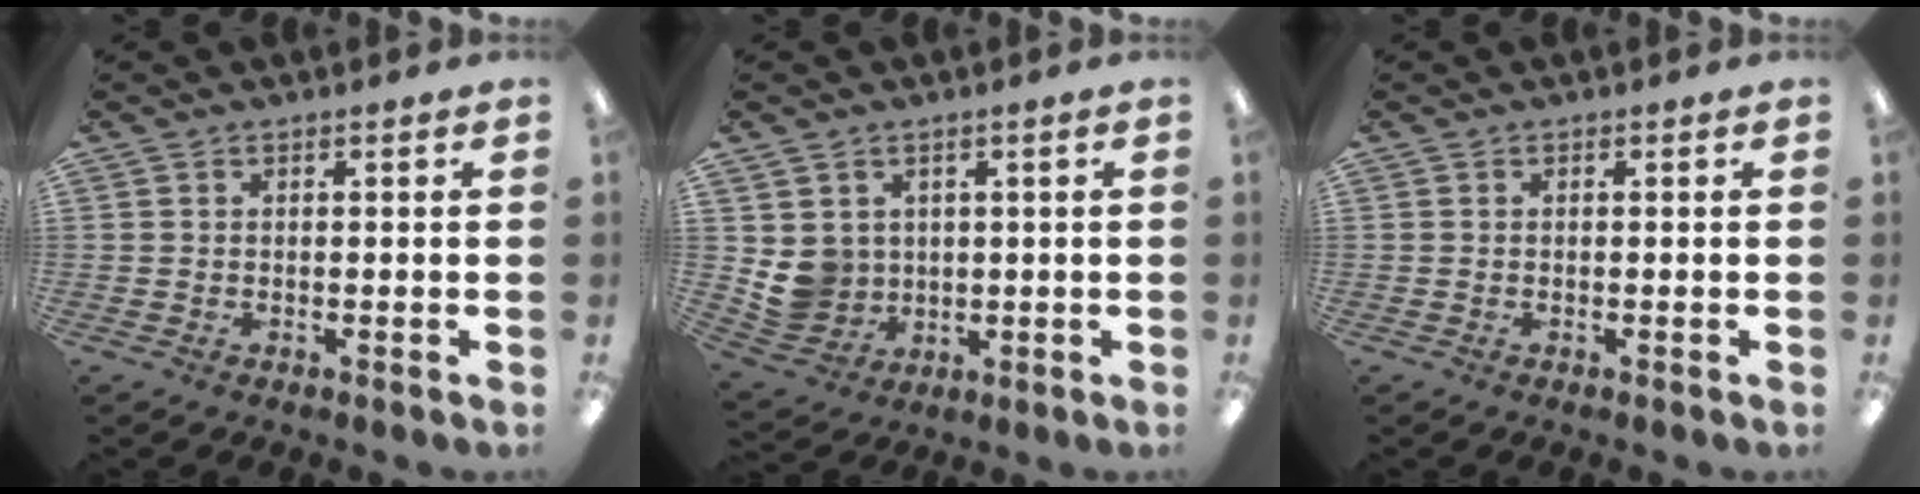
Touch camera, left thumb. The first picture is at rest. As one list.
[{"total": 6.3, "force": [2.0, 5.9, 1.0], "torque": [-0.031, -0.012, 0.047]}, {"total": 0.0}]